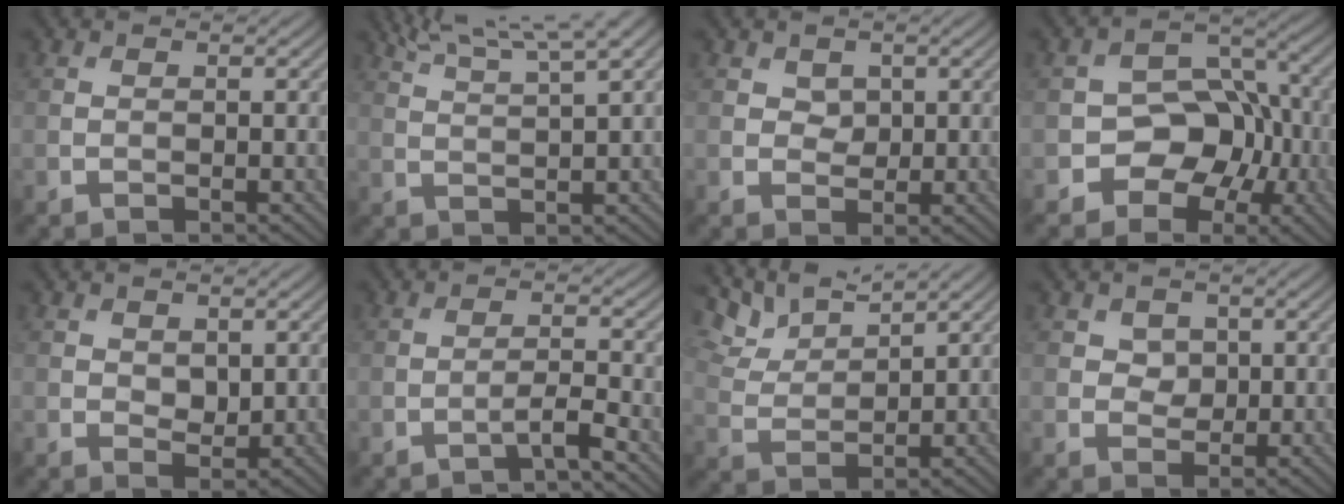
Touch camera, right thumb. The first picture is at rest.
{"total": 8.8, "force": [6.4, 1.2, 5.9], "torque": [-0.109, 0.023, 0.095]}
{"total": 2.0, "force": [0.9, 1.6, 0.9], "torque": [-0.022, -0.005, 0.008]}
{"total": 8.0, "force": [-2.7, 6.1, 4.4], "torque": [-0.055, 0.003, -0.057]}
{"total": 2.2, "force": [0.9, 1.6, 1.3], "torque": [-0.030, -0.006, 0.019]}
{"total": 2.4, "force": [-1.7, 0.1, 1.8], "torque": [-0.033, 0.010, -0.039]}
{"total": 6.9, "force": [5.6, 1.8, 3.6], "torque": [-0.089, 0.009, 0.107]}
{"total": 2.6, "force": [0.9, 2.2, 1.2], "torque": [-0.029, -0.009, 0.010]}